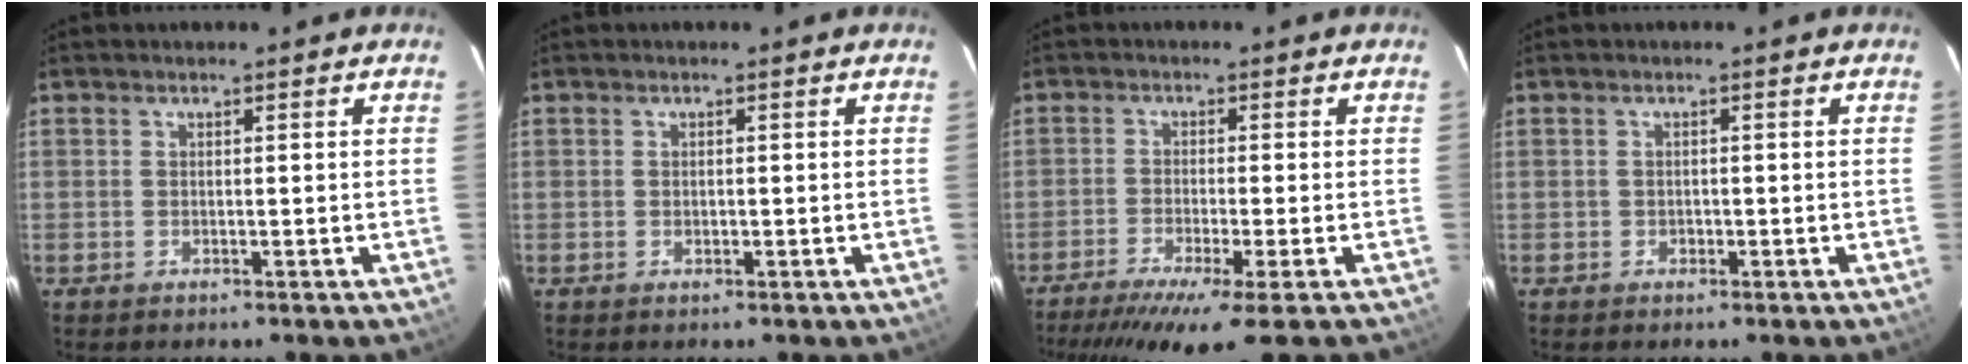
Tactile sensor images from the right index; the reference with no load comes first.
{"total": 0.5, "force": [0.0, 0.5, 0.2], "torque": [-0.002, 0.000, 0.001]}
{"total": 10.8, "force": [-8.1, -0.1, 7.2], "torque": [-0.150, -0.034, -0.133]}
{"total": 1.0, "force": [-0.4, 0.9, 0.1], "torque": [0.000, 0.001, -0.001]}